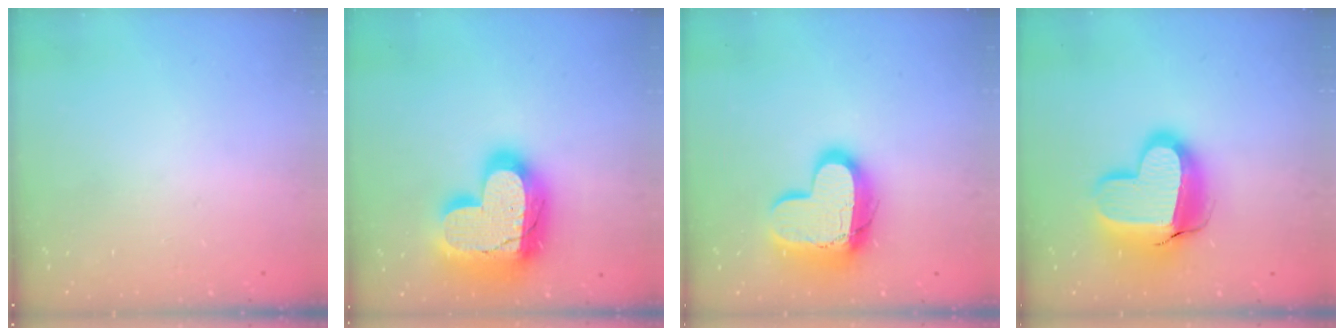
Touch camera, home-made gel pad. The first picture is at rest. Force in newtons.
{"total": 27.3, "press": 27.2, "slide": 2.0}
{"total": 16.2, "press": 16.1, "slide": 1.3}
{"total": 19.2, "press": 19.2, "slide": 1.5}